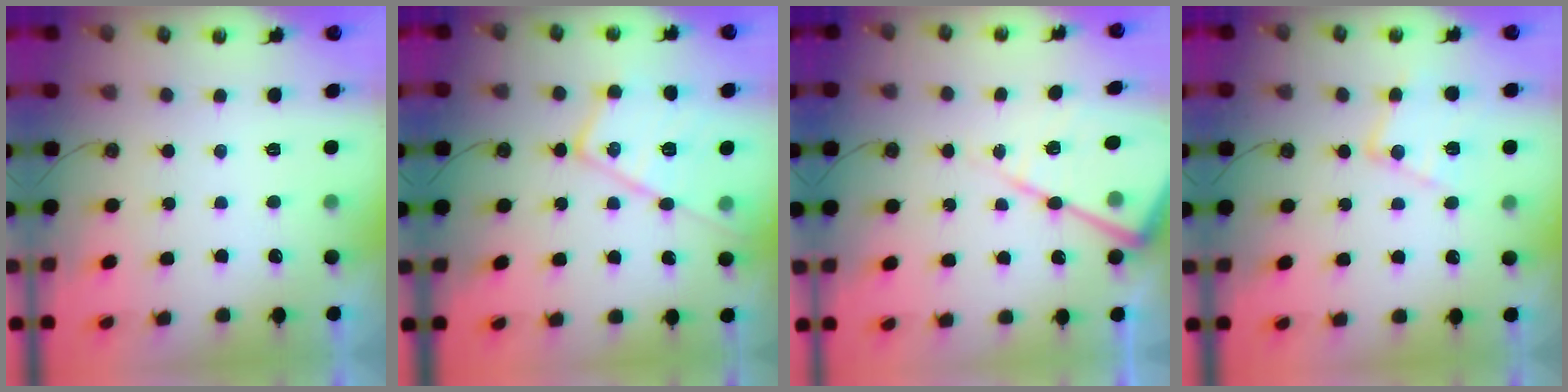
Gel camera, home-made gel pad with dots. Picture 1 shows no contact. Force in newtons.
{"total": 17.6, "press": 17.5, "slide": 0.8}
{"total": 16.1, "press": 16.0, "slide": 1.1}
{"total": 12.7, "press": 12.6, "slide": 0.9}